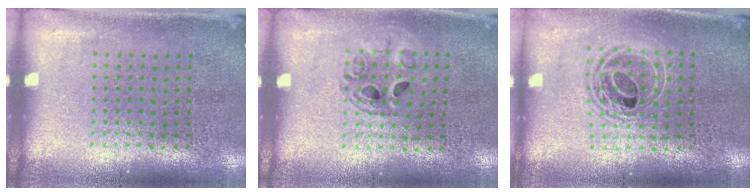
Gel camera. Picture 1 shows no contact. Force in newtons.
{"total": 1.3, "press": 1.2, "slide": 0.2}
{"total": 1.6, "press": 1.3, "slide": 0.9}